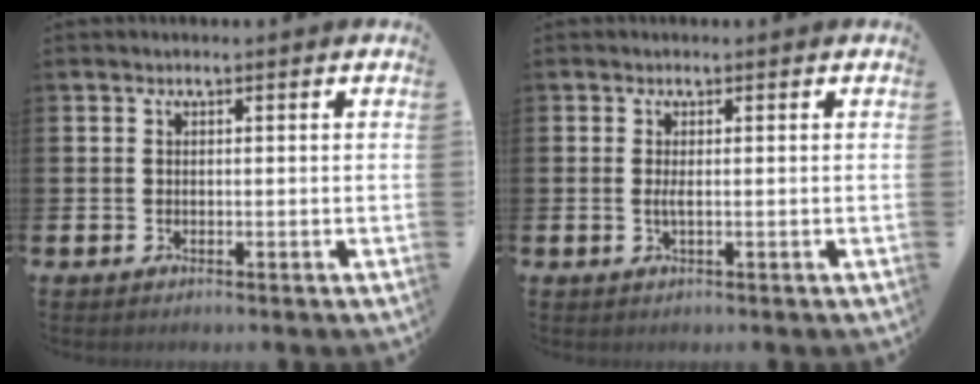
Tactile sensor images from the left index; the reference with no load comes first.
{"total": 1.0, "force": [-0.1, 0.0, 1.0], "torque": [-0.025, 0.001, -0.001]}